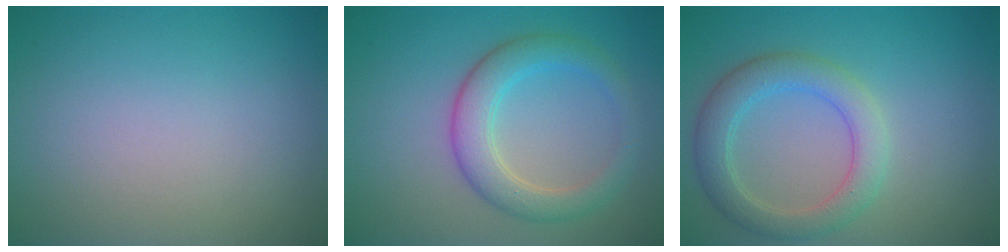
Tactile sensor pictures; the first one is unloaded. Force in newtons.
{"total": 4.2, "press": 4.2, "slide": 0.1}
{"total": 4.0, "press": 4.0, "slide": 0.2}